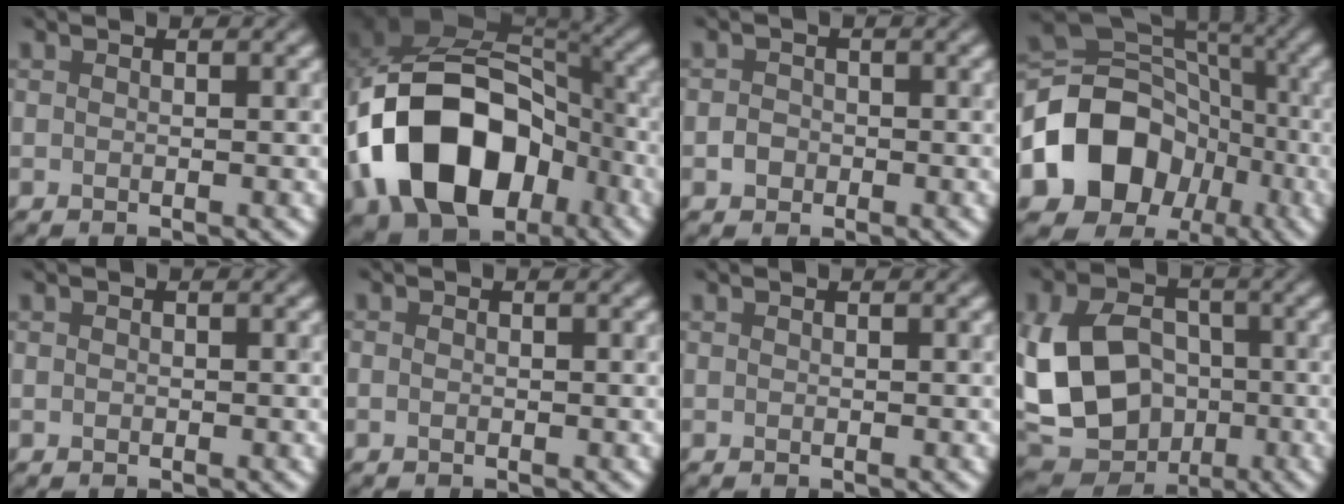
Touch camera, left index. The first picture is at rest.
{"total": 15.8, "force": [-5.3, 10.9, 10.1], "torque": [-0.162, -0.014, -0.091]}
{"total": 1.1, "force": [-0.5, 0.9, 0.2], "torque": [-0.001, -0.001, -0.013]}
{"total": 11.4, "force": [-3.7, 9.3, 5.5], "torque": [-0.094, 0.003, -0.071]}
{"total": 0.0}
{"total": 0.0}
{"total": 0.0}
{"total": 12.9, "force": [-1.5, 10.2, 7.8], "torque": [-0.163, -0.009, -0.027]}